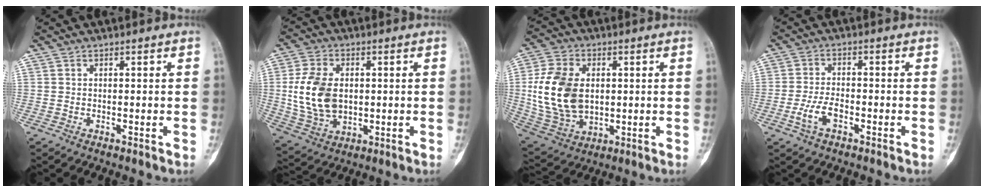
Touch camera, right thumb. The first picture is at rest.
{"total": 13.1, "force": [0.8, 8.8, 9.6], "torque": [-0.177, -0.004, 0.025]}
{"total": 16.6, "force": [1.3, 11.3, 12.0], "torque": [-0.220, -0.005, 0.036]}
{"total": 5.0, "force": [-2.1, 2.3, 3.9], "torque": [-0.086, 0.014, -0.041]}